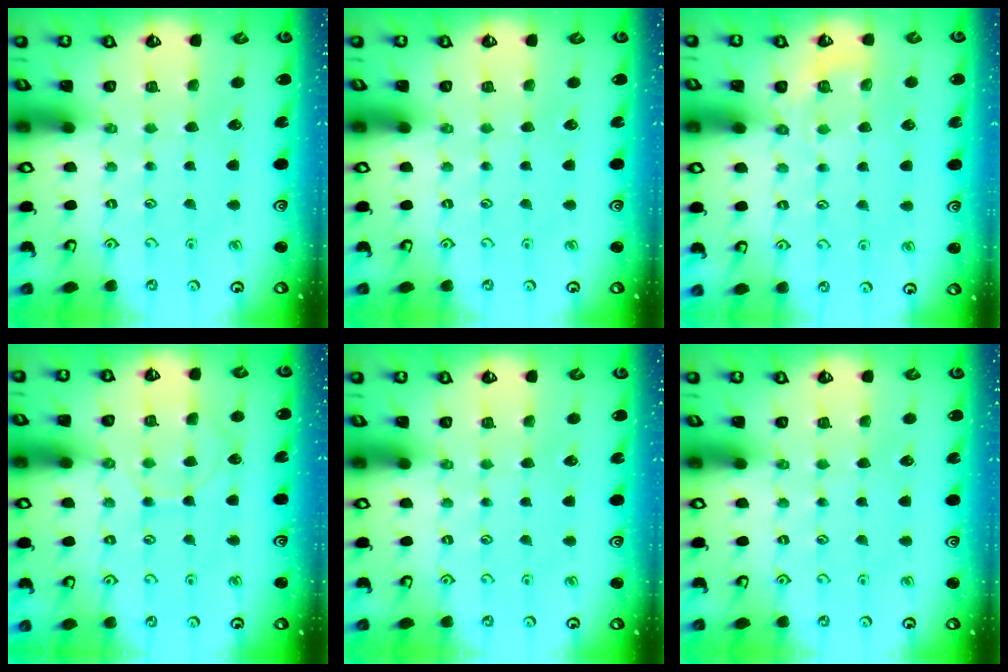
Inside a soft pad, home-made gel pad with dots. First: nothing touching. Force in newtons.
{"total": 0.0}
{"total": 4.4, "press": 4.2, "slide": 1.6}
{"total": 6.2, "press": 6.1, "slide": 0.7}
{"total": 0.0}
{"total": 0.0}